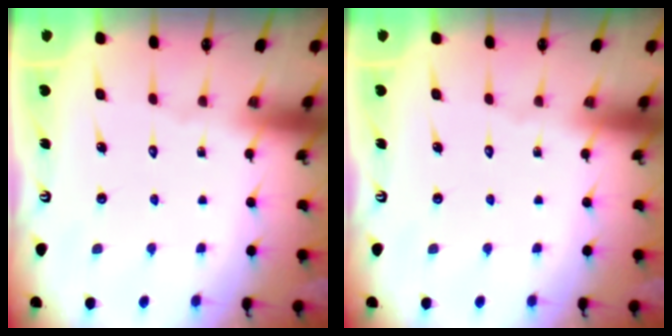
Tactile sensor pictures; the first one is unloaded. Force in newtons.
{"total": 0.0}